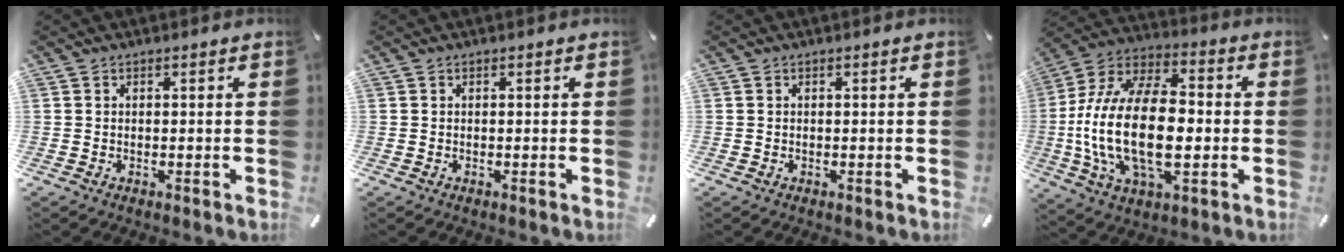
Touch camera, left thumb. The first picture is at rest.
{"total": 0.0}
{"total": 0.0}
{"total": 22.8, "force": [-3.1, 12.8, 18.6], "torque": [-0.384, -0.004, -0.054]}